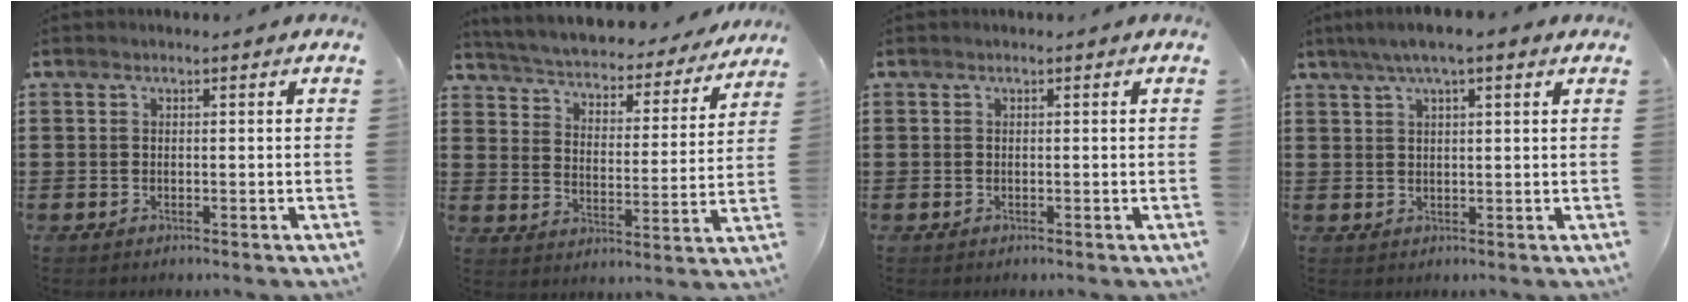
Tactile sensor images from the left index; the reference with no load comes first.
{"total": 3.3, "force": [3.3, 0.2, 0.3], "torque": [-0.028, -0.032, 0.046]}
{"total": 0.0}
{"total": 4.2, "force": [2.5, 0.6, 3.3], "torque": [-0.068, 0.005, 0.044]}